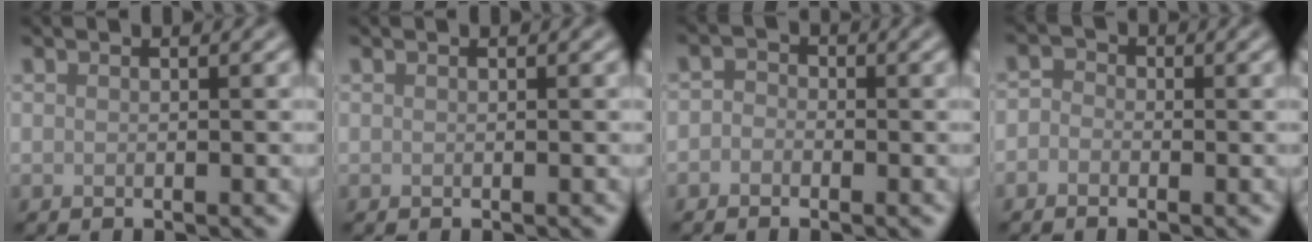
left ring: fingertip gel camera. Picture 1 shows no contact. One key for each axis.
{"total": 0.0}
{"total": 1.3, "fx": -0.7, "fy": 1.0, "fz": 0.3, "tx": 0.001, "ty": 0.003, "tz": -0.020}
{"total": 1.6, "fx": -0.6, "fy": 1.4, "fz": 0.5, "tx": 0.007, "ty": 0.003, "tz": -0.022}